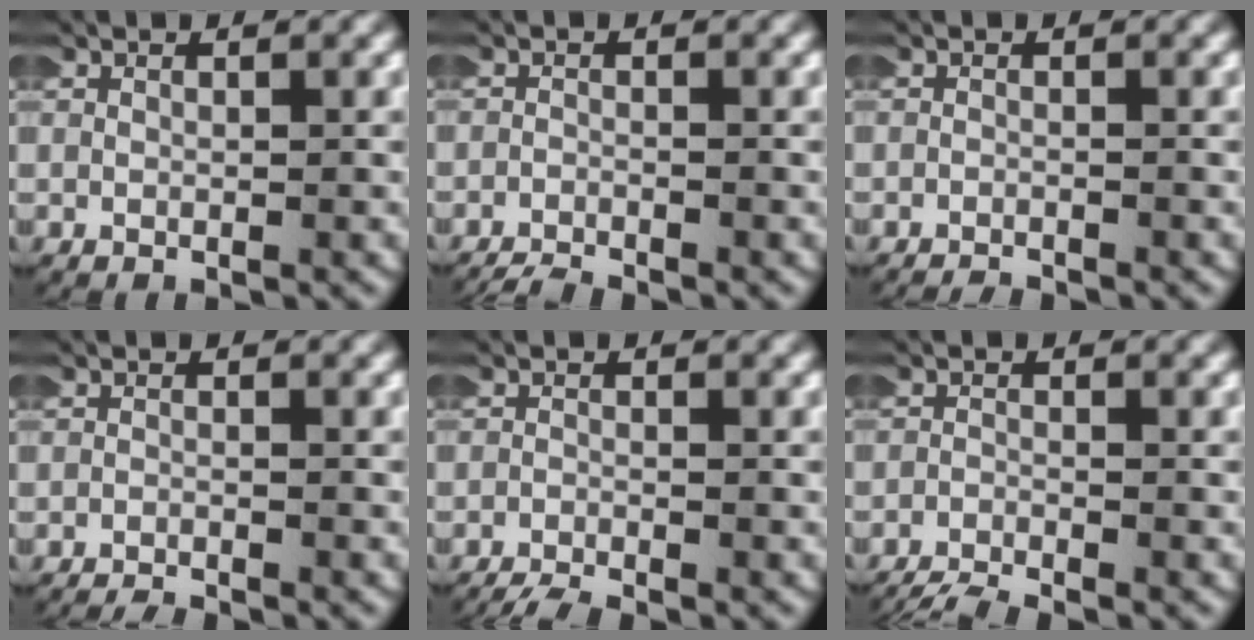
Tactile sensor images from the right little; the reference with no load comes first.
{"total": 2.9, "force": [-2.9, 0.5, 0.3], "torque": [-0.012, -0.013, -0.043]}
{"total": 2.1, "force": [-2.0, 0.2, 0.0], "torque": [-0.006, -0.009, -0.030]}
{"total": 2.8, "force": [-2.8, 0.4, 0.2], "torque": [-0.008, -0.011, -0.041]}
{"total": 4.8, "force": [-4.6, 1.2, 0.9], "torque": [-0.017, -0.016, -0.068]}
{"total": 6.5, "force": [-6.2, 1.7, 1.0], "torque": [-0.017, -0.020, -0.094]}